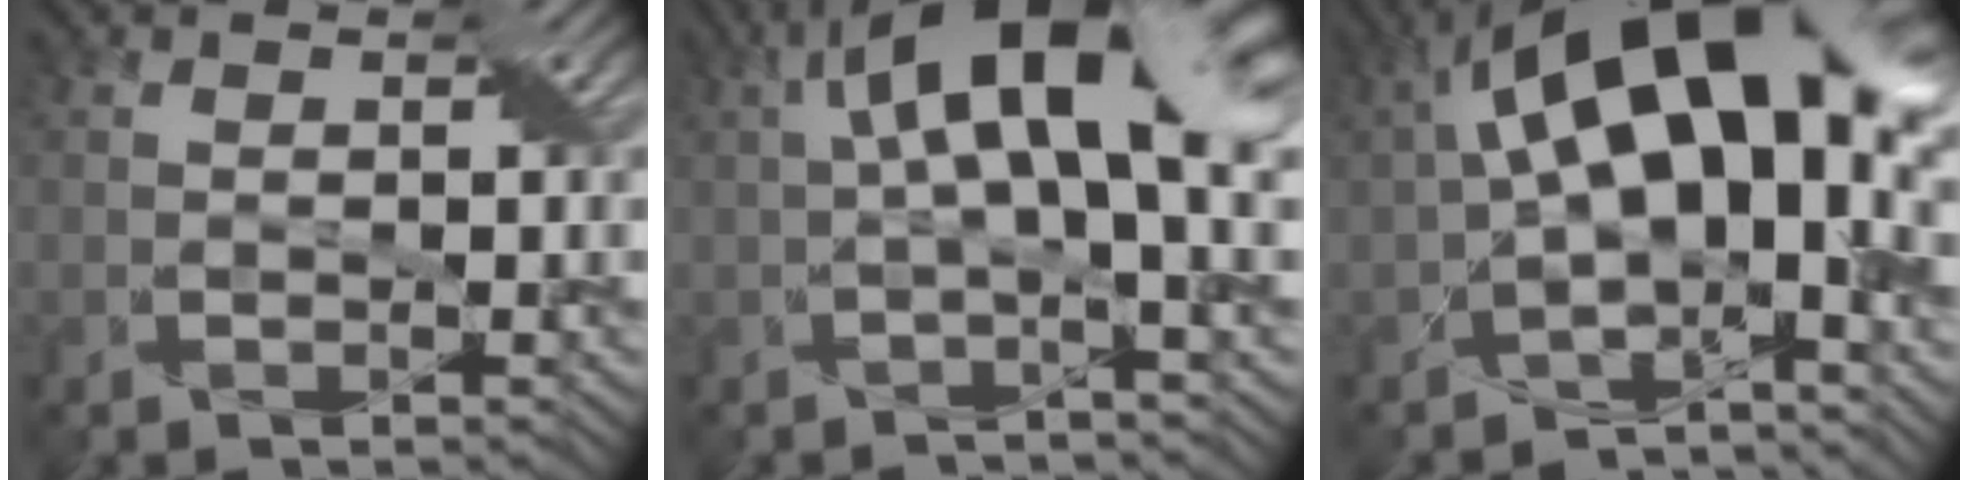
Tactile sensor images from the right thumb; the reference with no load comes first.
{"total": 13.4, "force": [3.2, 4.0, 12.3], "torque": [-0.219, 0.017, 0.051]}
{"total": 18.1, "force": [2.7, 8.6, 15.7], "torque": [-0.222, 0.017, 0.045]}